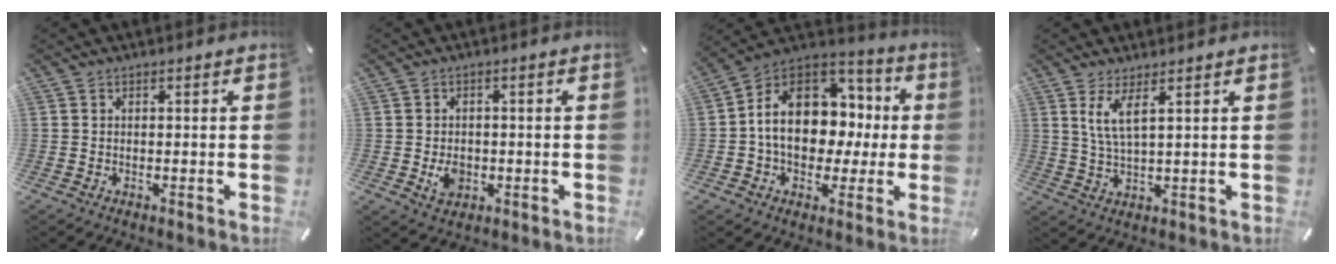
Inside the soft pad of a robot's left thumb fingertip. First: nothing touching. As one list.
[{"total": 4.9, "force": [-1.0, 3.9, 2.8], "torque": [-0.037, -0.002, -0.018]}, {"total": 15.9, "force": [0.2, 12.9, 9.4], "torque": [-0.169, -0.007, 0.008]}, {"total": 5.8, "force": [2.9, 1.1, 4.9], "torque": [-0.105, 0.000, 0.051]}]